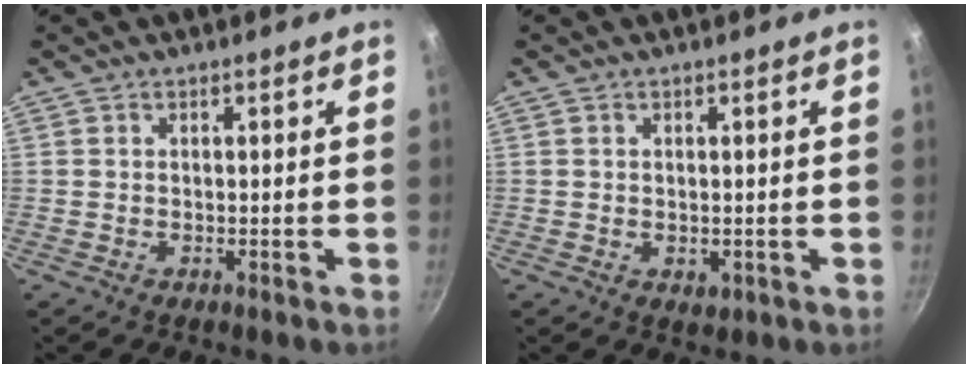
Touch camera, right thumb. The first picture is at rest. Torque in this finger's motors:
{"motor_torque": [-0.37, 0.09, -0.41, 0.00, 0.09]}